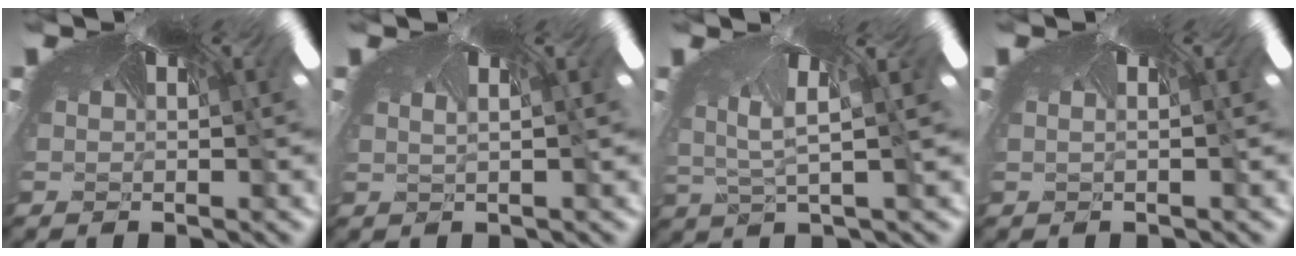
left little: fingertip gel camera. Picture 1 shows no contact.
{"total": 1.8, "force": [-1.7, 0.1, 0.6], "torque": [-0.014, -0.025, -0.011]}
{"total": 3.3, "force": [-3.2, -0.1, -0.9], "torque": [-0.025, -0.060, -0.018]}
{"total": 1.3, "force": [-1.2, -0.2, 0.1], "torque": [-0.005, -0.015, -0.010]}